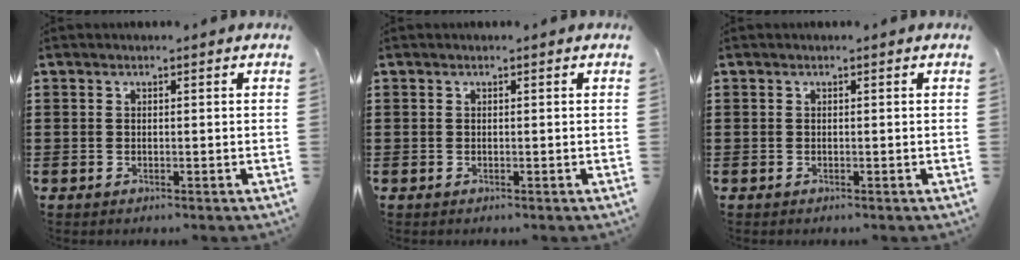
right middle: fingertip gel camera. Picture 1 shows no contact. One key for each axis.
{"total": 0.0}
{"total": 0.0}